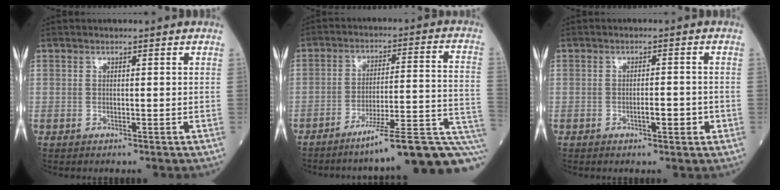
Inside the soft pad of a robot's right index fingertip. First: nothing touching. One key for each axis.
{"total": 17.2, "fx": -11.7, "fy": 0.4, "fz": 12.5, "tx": -0.113, "ty": 0.029, "tz": -0.175}
{"total": 2.8, "fx": -1.0, "fy": 0.8, "fz": 2.6, "tx": -0.044, "ty": 0.002, "tz": -0.010}